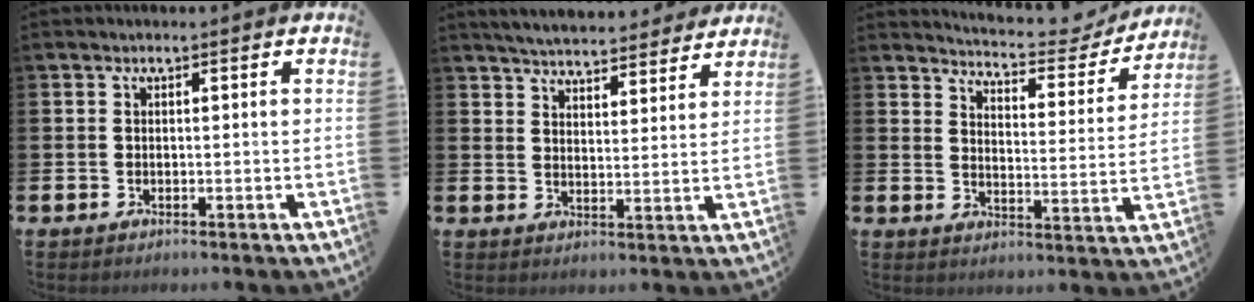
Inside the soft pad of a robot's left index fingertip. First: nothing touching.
{"total": 5.3, "force": [5.2, 0.6, 0.5], "torque": [-0.019, -0.039, 0.090]}
{"total": 5.5, "force": [5.3, 0.8, 1.0], "torque": [-0.034, -0.047, 0.085]}